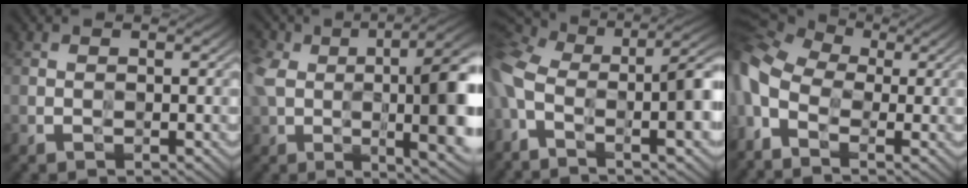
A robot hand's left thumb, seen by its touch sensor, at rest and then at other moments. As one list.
[{"total": 15.6, "force": [-0.2, 6.4, 14.2], "torque": [-0.229, -0.001, -0.011]}, {"total": 18.0, "force": [-4.0, 8.5, 15.4], "torque": [-0.298, -0.032, -0.041]}, {"total": 10.9, "force": [-2.1, 6.9, 8.1], "torque": [-0.231, -0.017, -0.047]}]